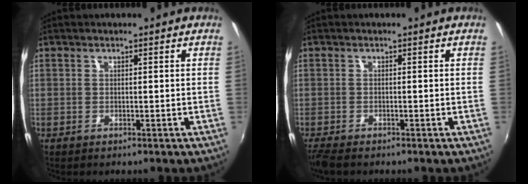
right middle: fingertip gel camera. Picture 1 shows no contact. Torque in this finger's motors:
{"motor_torque": [0.08, -0.07, 0.01, 0.01]}